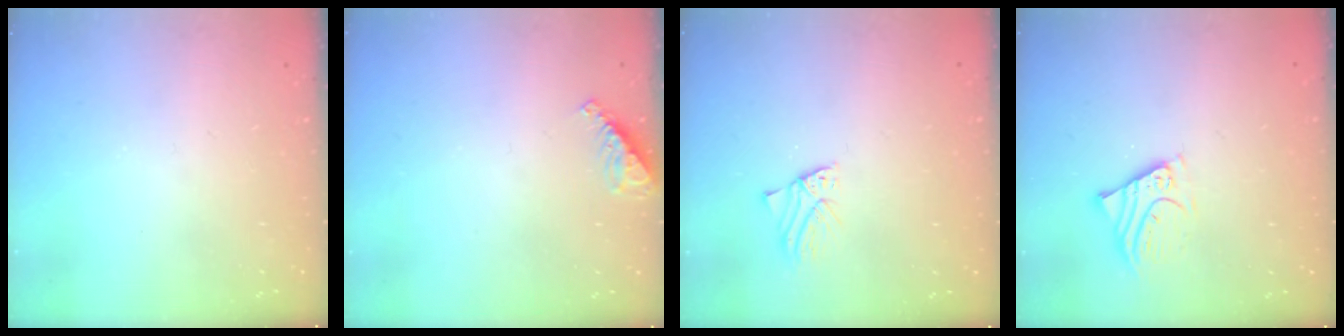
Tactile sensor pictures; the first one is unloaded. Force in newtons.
{"total": 5.8, "press": 5.8, "slide": 0.8}
{"total": 1.2, "press": 1.2, "slide": 0.1}
{"total": 4.4, "press": 4.4, "slide": 0.3}